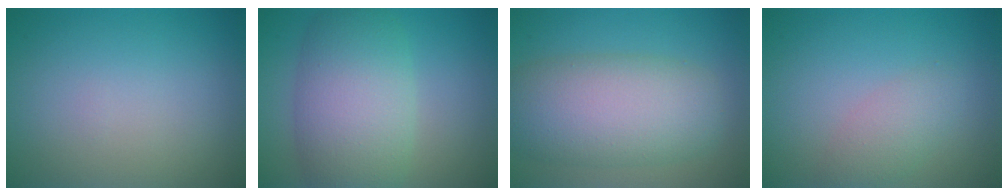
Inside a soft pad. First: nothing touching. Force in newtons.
{"total": 8.1, "press": 8.1, "slide": 0.4}
{"total": 8.5, "press": 8.5, "slide": 0.4}
{"total": 2.2, "press": 2.2, "slide": 0.1}